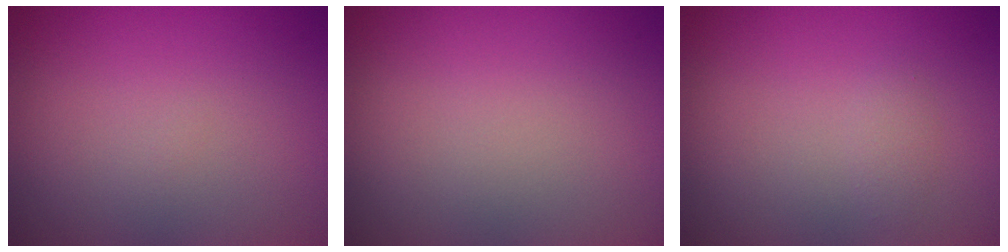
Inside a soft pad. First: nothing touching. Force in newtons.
{"total": 0.0}
{"total": 0.8, "press": 0.8, "slide": 0.0}